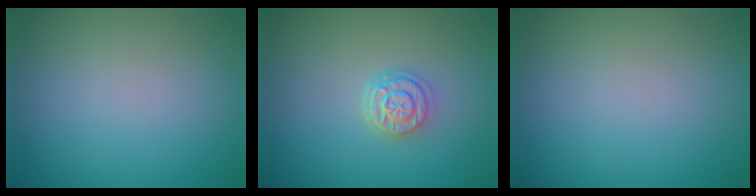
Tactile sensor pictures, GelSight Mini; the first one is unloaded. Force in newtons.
{"total": 2.6, "press": 2.2, "slide": 1.5}
{"total": 0.0}